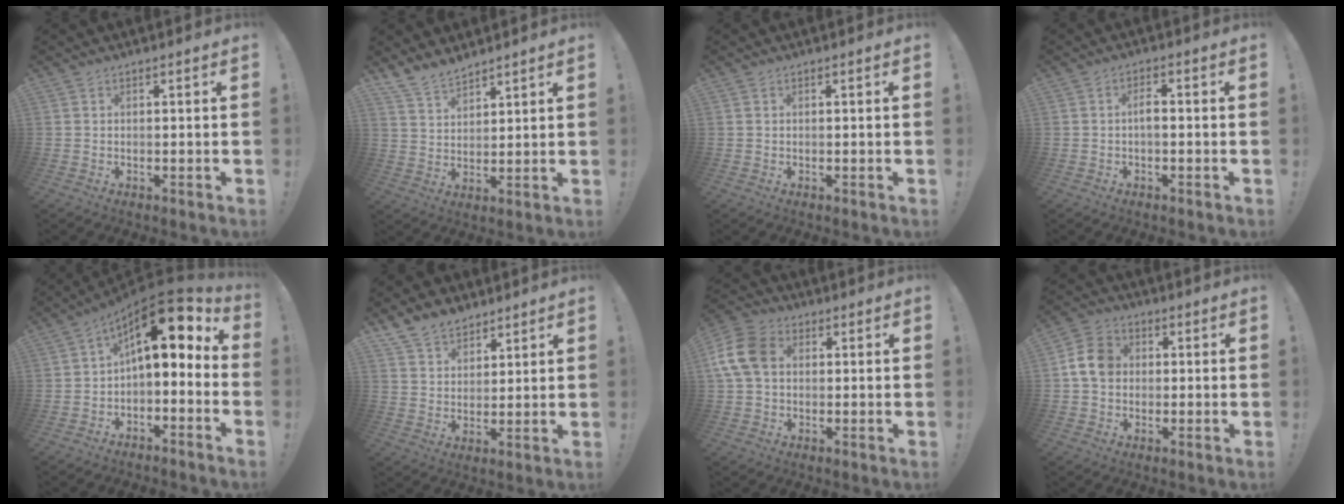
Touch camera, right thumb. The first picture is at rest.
{"total": 7.4, "force": [6.6, 2.7, 2.0], "torque": [-0.051, -0.039, 0.129]}
{"total": 0.0}
{"total": 2.8, "force": [-0.3, 1.1, 2.6], "torque": [-0.048, 0.006, -0.008]}
{"total": 12.8, "force": [5.0, 5.1, 10.6], "torque": [-0.153, -0.044, 0.084]}
{"total": 8.7, "force": [7.0, 4.8, 2.0], "torque": [-0.051, -0.037, 0.139]}
{"total": 12.3, "force": [1.9, 8.8, 8.4], "torque": [-0.168, 0.007, 0.037]}
{"total": 9.2, "force": [0.7, 7.3, 5.6], "torque": [-0.087, 0.017, 0.020]}